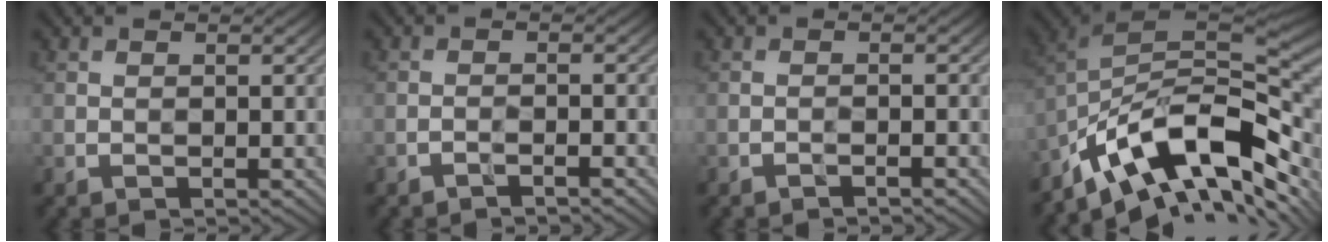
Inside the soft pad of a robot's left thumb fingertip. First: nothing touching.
{"total": 1.5, "force": [-1.2, 0.1, 0.9], "torque": [-0.012, 0.006, -0.030]}
{"total": 1.1, "force": [-0.9, 0.0, 0.7], "torque": [-0.010, 0.004, -0.021]}
{"total": 14.9, "force": [-6.9, 6.9, 11.3], "torque": [-0.212, 0.002, -0.134]}